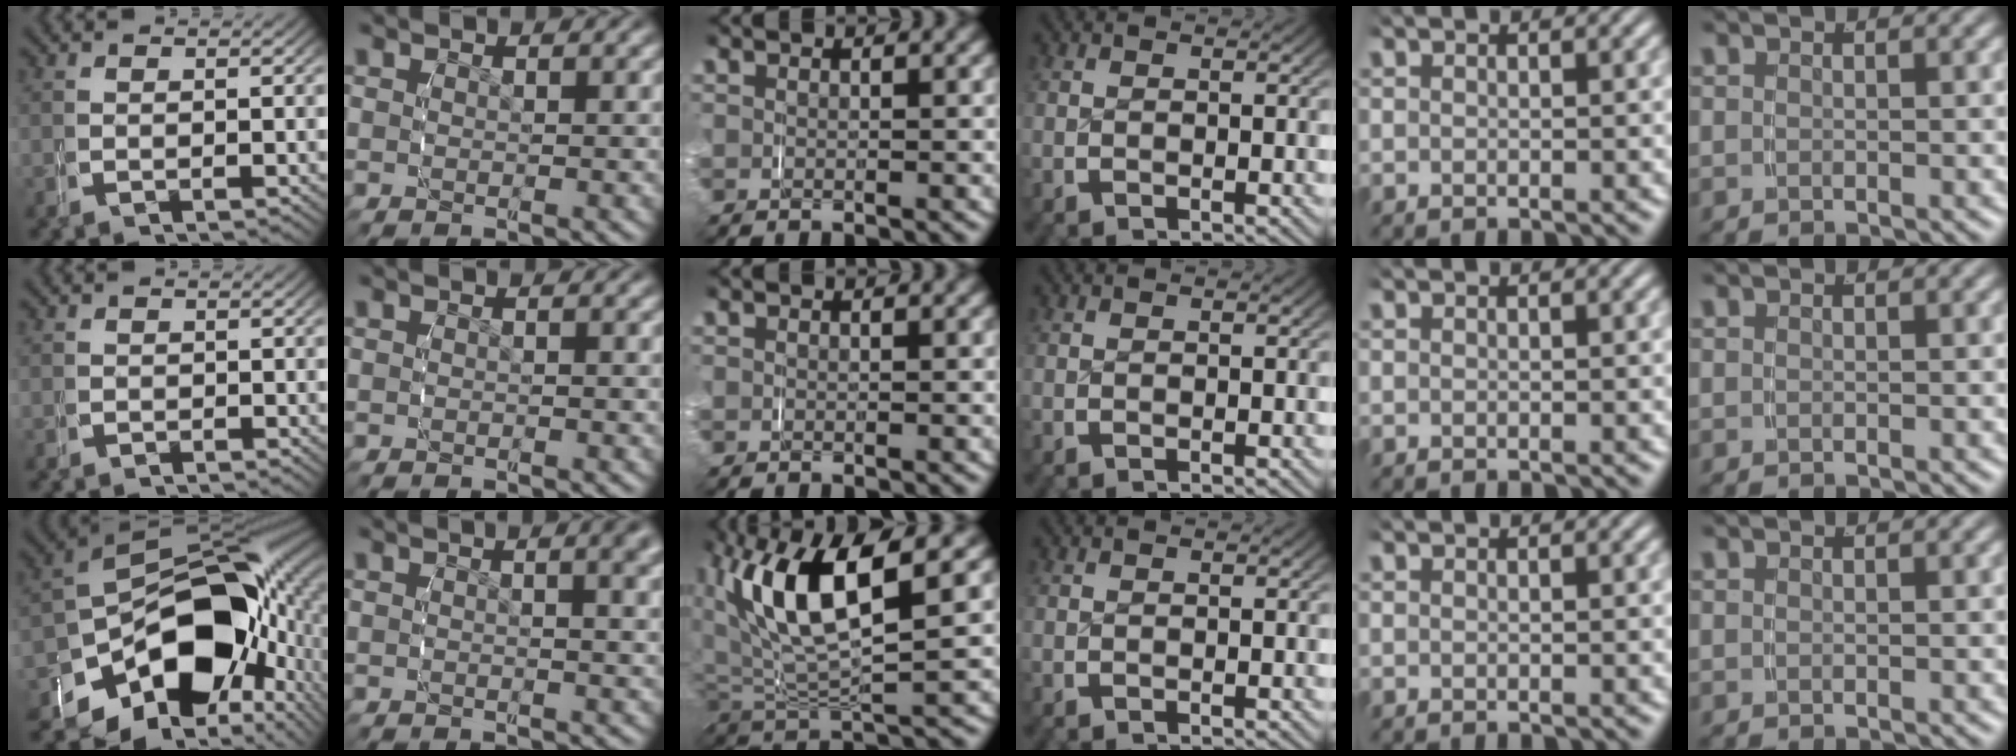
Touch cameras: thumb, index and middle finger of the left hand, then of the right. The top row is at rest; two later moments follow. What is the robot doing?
{"motion": "grasp_and_lifting", "object": "keyboard"}